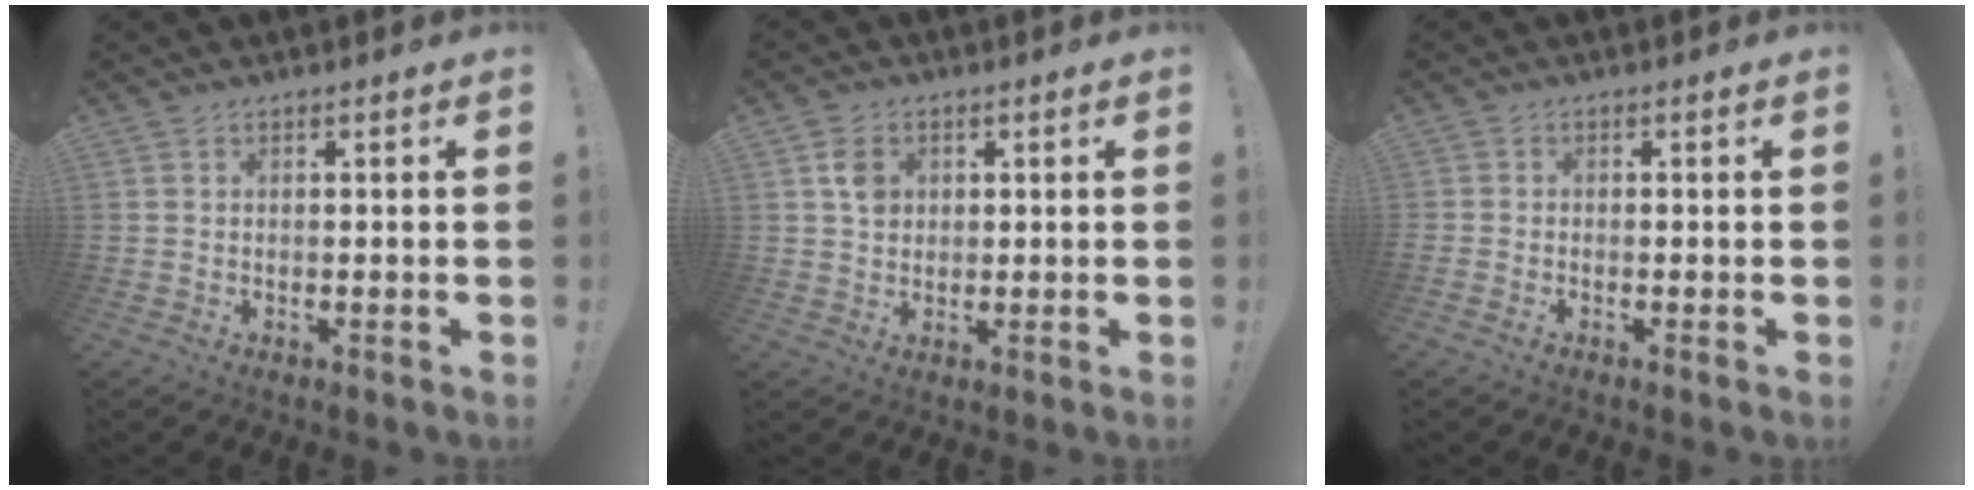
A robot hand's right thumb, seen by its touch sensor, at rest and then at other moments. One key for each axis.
{"total": 5.2, "fx": 1.4, "fy": 4.3, "fz": 2.7, "tx": -0.017, "ty": -0.003, "tz": 0.023}
{"total": 0.9, "fx": -0.8, "fy": 0.3, "fz": 0.4, "tx": -0.012, "ty": 0.003, "tz": -0.011}